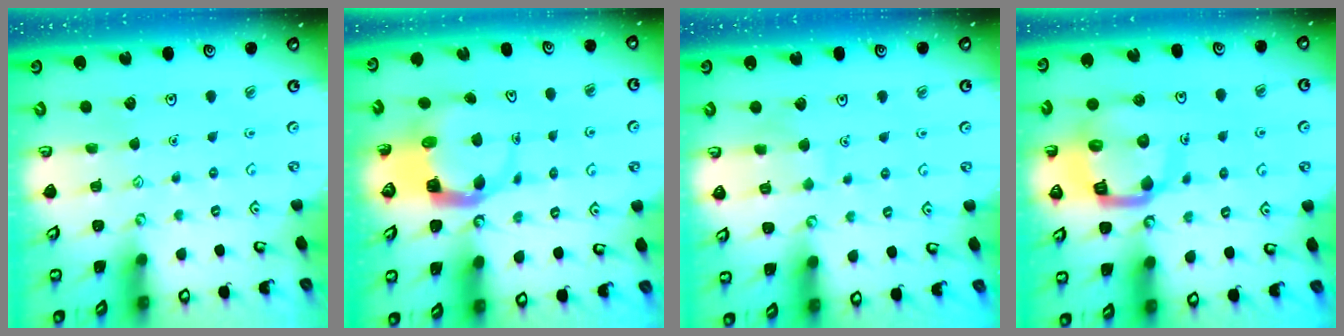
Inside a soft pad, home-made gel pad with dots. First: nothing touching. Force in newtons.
{"total": 5.3, "press": 5.3, "slide": 0.6}
{"total": 4.5, "press": 4.5, "slide": 0.6}
{"total": 15.1, "press": 14.9, "slide": 1.8}